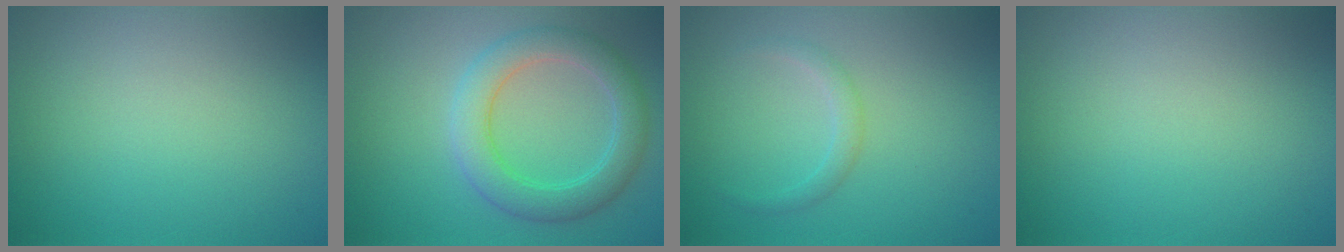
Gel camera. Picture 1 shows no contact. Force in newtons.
{"total": 4.4, "press": 4.4, "slide": 0.2}
{"total": 1.2, "press": 1.2, "slide": 0.0}
{"total": 0.0}